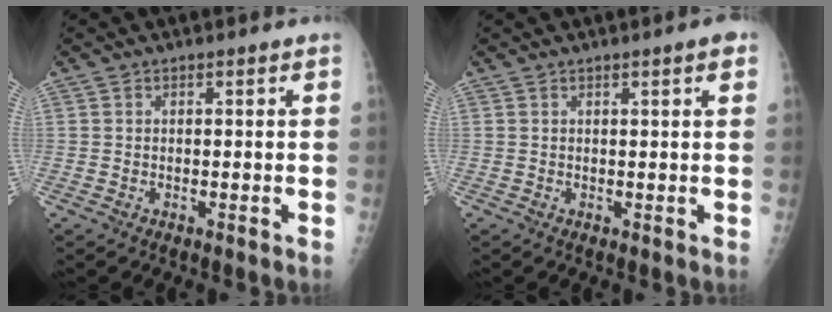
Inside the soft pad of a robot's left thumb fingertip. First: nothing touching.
{"total": 2.0, "force": [1.1, 0.2, 1.7], "torque": [-0.023, -0.001, 0.012]}